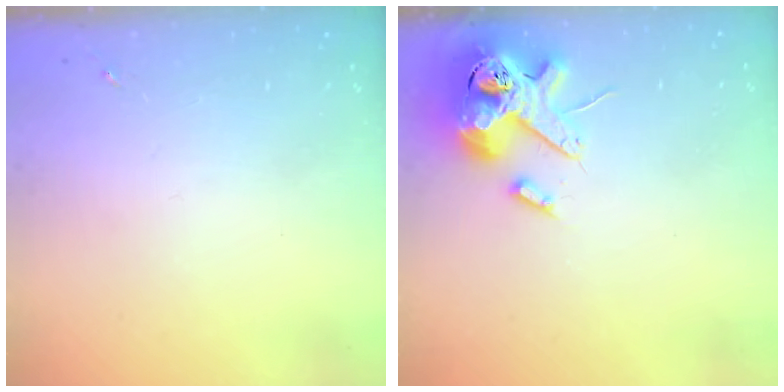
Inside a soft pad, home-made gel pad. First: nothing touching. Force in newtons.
{"total": 15.3, "press": 15.1, "slide": 2.6}